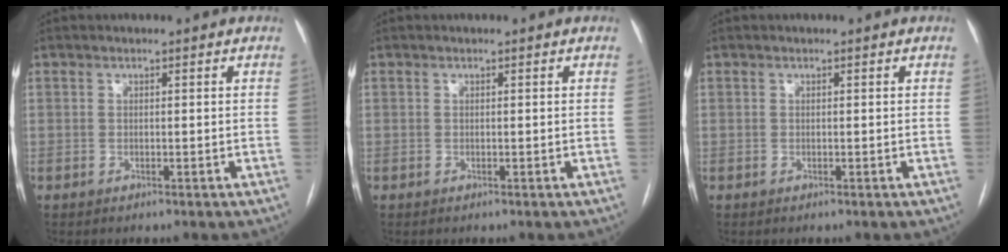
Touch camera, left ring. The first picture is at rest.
{"total": 0.0}
{"total": 0.0}